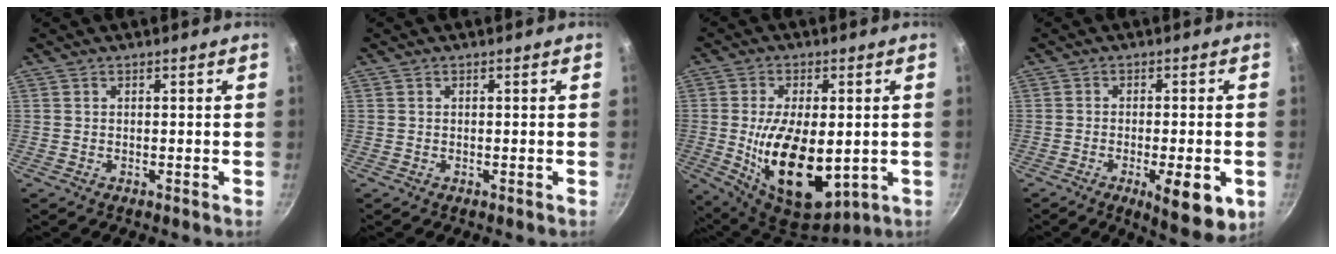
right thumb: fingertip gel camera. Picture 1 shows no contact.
{"total": 0.0}
{"total": 18.5, "force": [-2.1, 9.3, 15.9], "torque": [-0.264, -0.022, -0.008]}
{"total": 10.2, "force": [-3.6, 3.1, 9.0], "torque": [-0.119, -0.008, -0.047]}